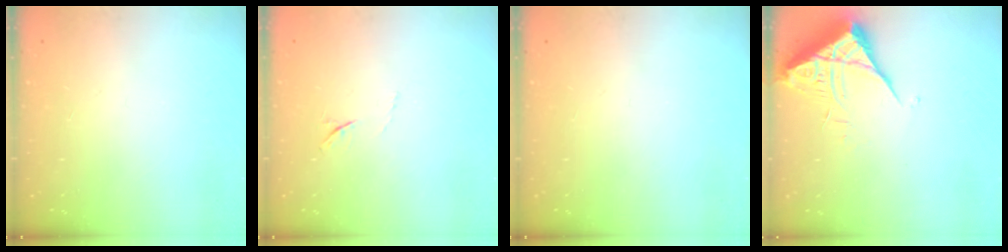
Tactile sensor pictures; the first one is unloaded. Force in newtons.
{"total": 4.2, "press": 4.0, "slide": 1.4}
{"total": 0.0}
{"total": 6.0, "press": 6.0, "slide": 0.2}